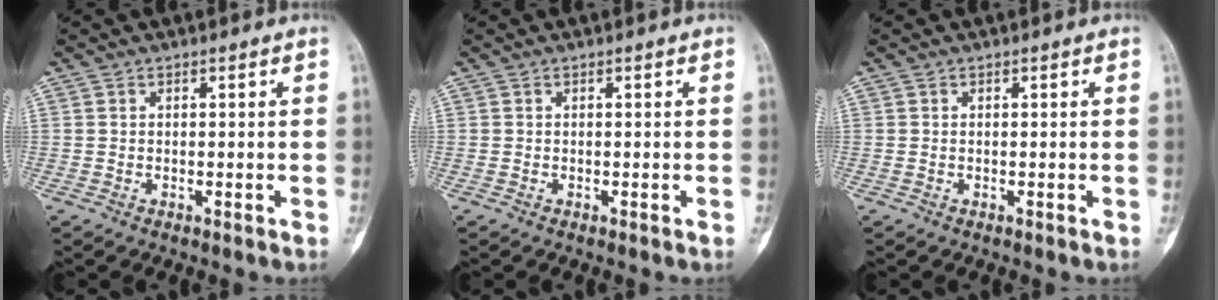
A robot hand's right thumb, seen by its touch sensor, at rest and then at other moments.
{"total": 0.0}
{"total": 0.0}